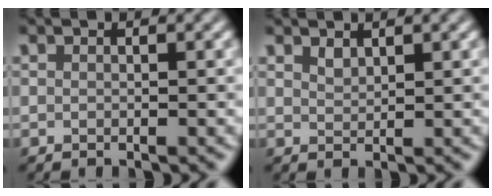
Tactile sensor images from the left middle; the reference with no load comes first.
{"total": 1.0, "force": [0.9, 0.3, 0.3], "torque": [-0.010, 0.000, 0.021]}